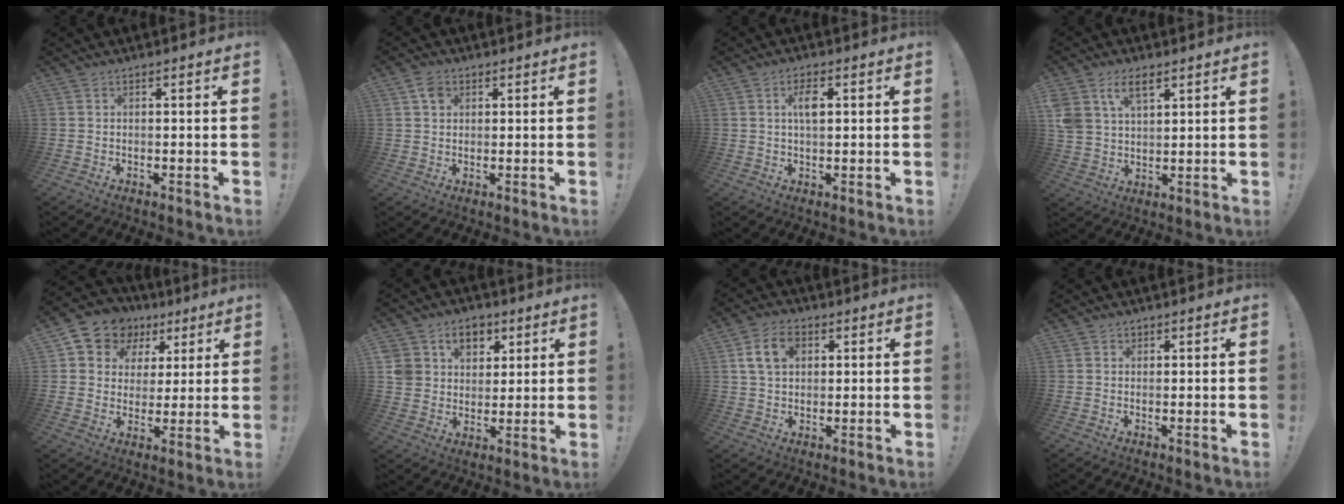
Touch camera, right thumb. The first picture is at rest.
{"total": 3.4, "force": [1.5, 2.7, 1.5], "torque": [-0.022, -0.001, 0.026]}
{"total": 4.5, "force": [1.0, 1.9, 3.9], "torque": [-0.060, -0.001, 0.011]}
{"total": 8.6, "force": [4.8, 5.0, 5.1], "torque": [-0.102, -0.004, 0.095]}
{"total": 10.2, "force": [5.2, 8.2, 3.0], "torque": [-0.052, -0.035, 0.101]}
{"total": 10.8, "force": [4.7, 9.0, 3.6], "torque": [-0.057, -0.022, 0.097]}
{"total": 9.3, "force": [3.1, 6.4, 6.0], "torque": [-0.092, 0.008, 0.058]}
{"total": 0.9, "force": [0.5, 0.7, 0.0], "torque": [0.002, -0.001, 0.010]}